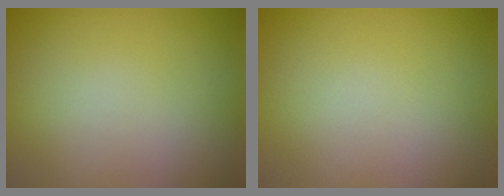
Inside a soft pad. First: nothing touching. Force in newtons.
{"total": 0.0}